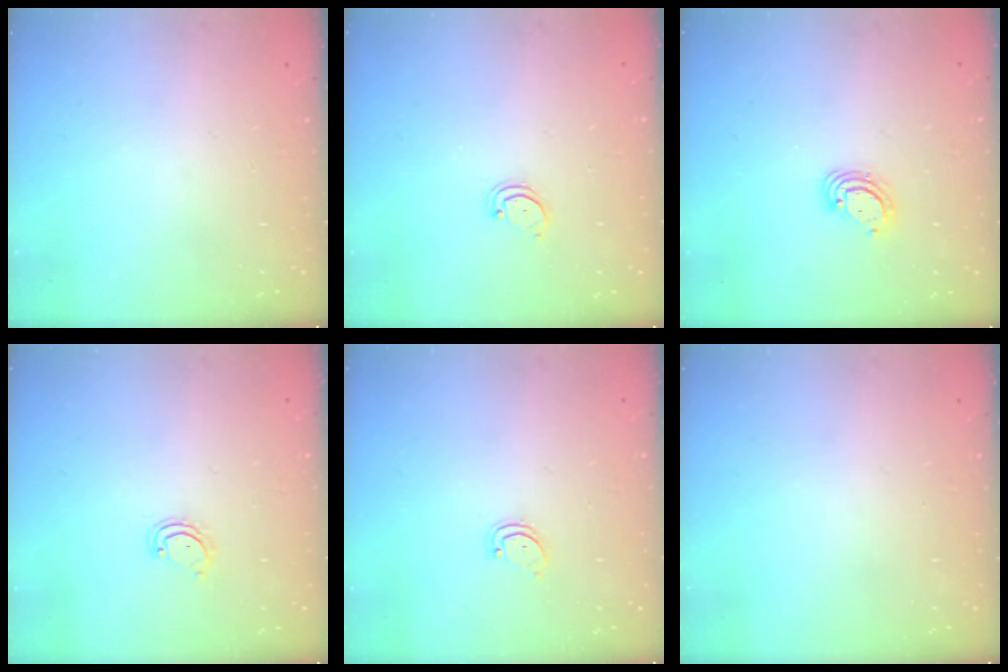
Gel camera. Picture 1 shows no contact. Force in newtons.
{"total": 2.2, "press": 2.2, "slide": 0.2}
{"total": 3.6, "press": 3.6, "slide": 0.3}
{"total": 2.9, "press": 2.9, "slide": 0.3}
{"total": 2.3, "press": 2.3, "slide": 0.1}
{"total": 0.0}